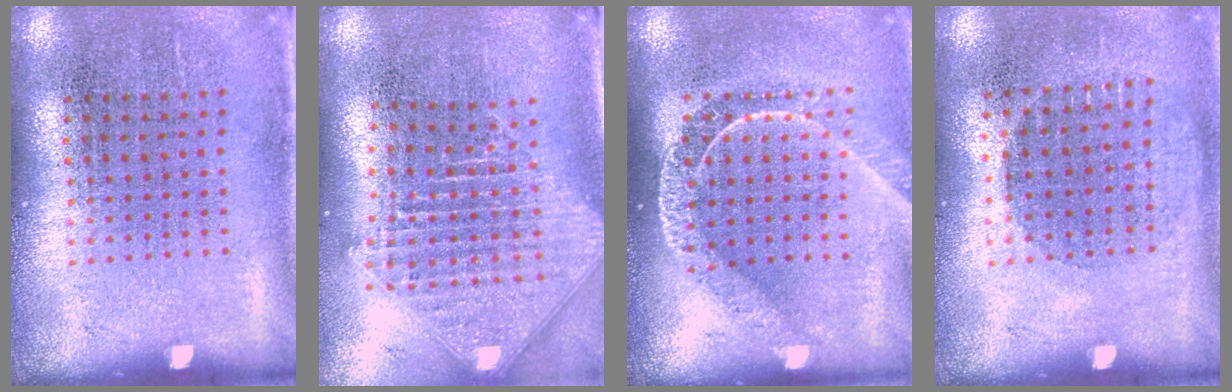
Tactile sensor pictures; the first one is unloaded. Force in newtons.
{"total": 2.5, "press": 1.9, "slide": 1.6}
{"total": 1.7, "press": 1.5, "slide": 0.8}
{"total": 0.9, "press": 0.8, "slide": 0.4}